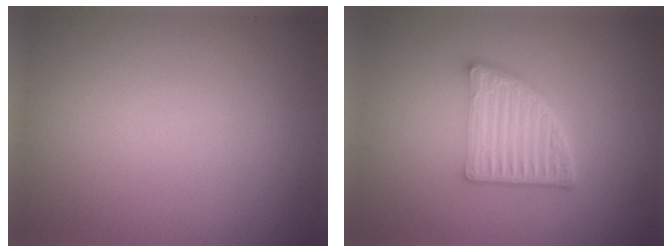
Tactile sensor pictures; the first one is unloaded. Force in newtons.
{"total": 5.4, "press": 3.8, "slide": 3.8}